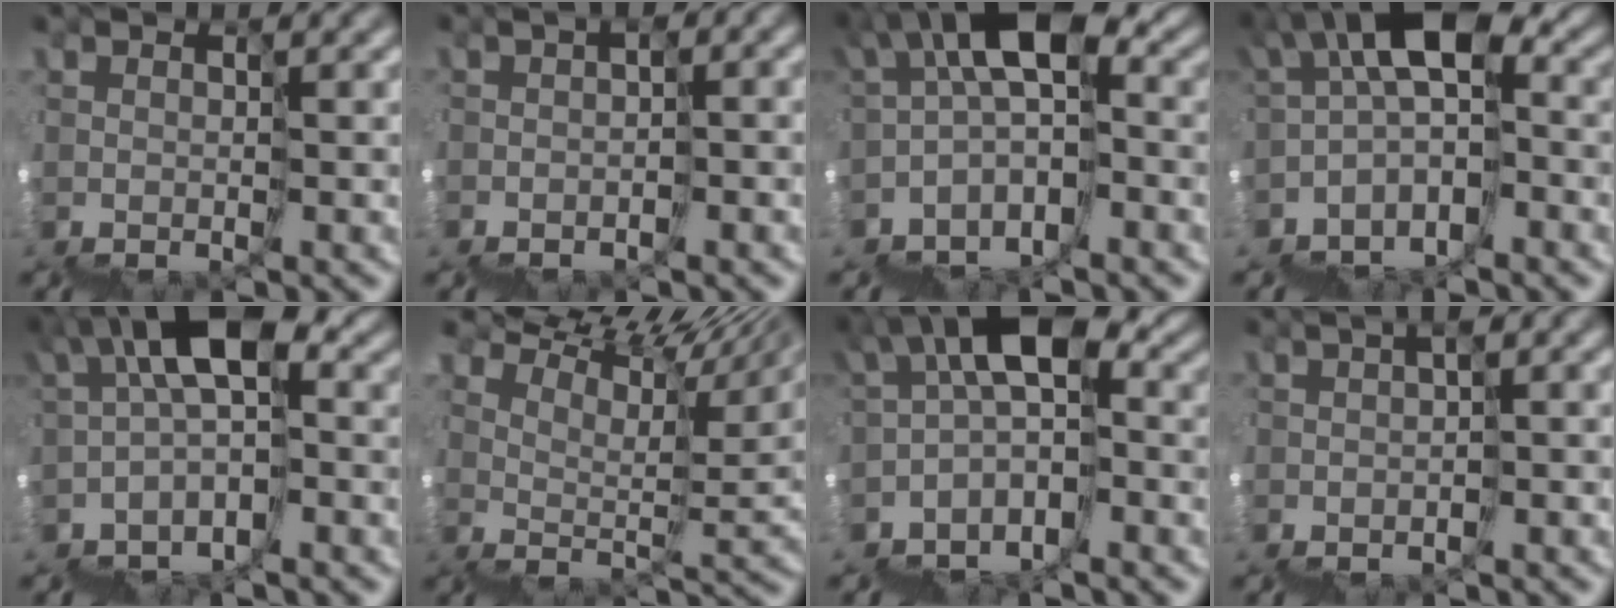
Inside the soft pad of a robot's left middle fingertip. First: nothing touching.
{"total": 2.4, "force": [-2.0, 0.5, 1.1], "torque": [-0.014, -0.004, -0.027]}
{"total": 4.7, "force": [-0.8, 2.3, 4.1], "torque": [-0.079, 0.025, -0.026]}
{"total": 4.6, "force": [-1.1, 2.2, 3.9], "torque": [-0.080, 0.023, -0.031]}
{"total": 5.0, "force": [0.1, 2.3, 4.4], "torque": [-0.083, 0.035, -0.012]}
{"total": 13.2, "force": [12.5, 2.1, 3.5], "torque": [-0.060, 0.068, 0.191]}
{"total": 4.2, "force": [-0.9, 2.2, 3.5], "torque": [-0.070, 0.022, -0.029]}
{"total": 2.5, "force": [-2.1, 0.0, 1.4], "torque": [-0.024, -0.008, -0.034]}